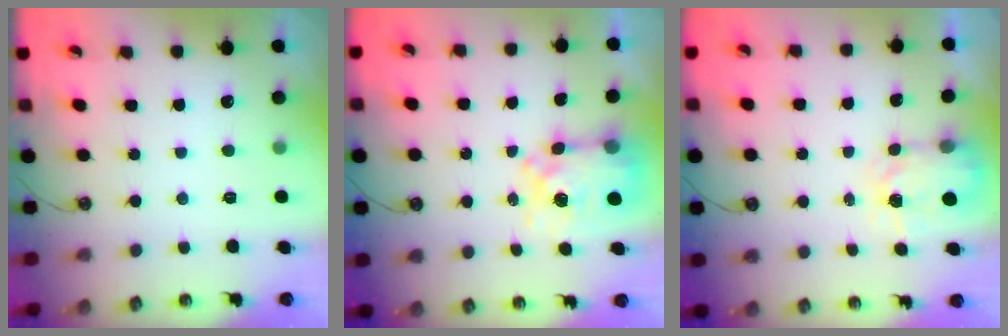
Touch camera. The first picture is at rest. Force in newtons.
{"total": 8.6, "press": 8.6, "slide": 0.7}
{"total": 4.5, "press": 4.5, "slide": 0.4}